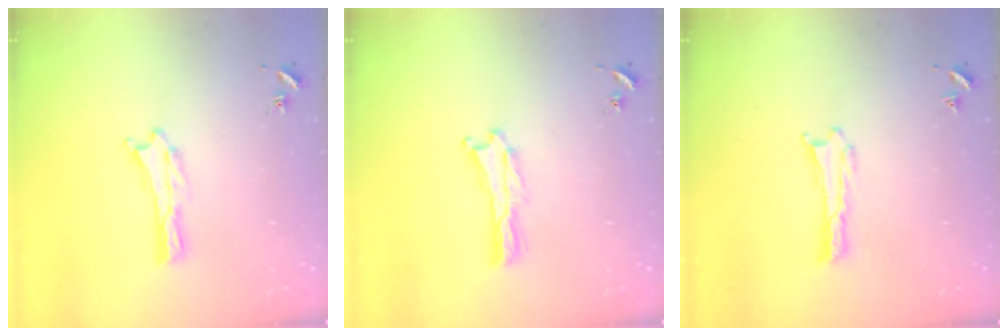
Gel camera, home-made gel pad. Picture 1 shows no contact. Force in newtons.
{"total": 0.0}
{"total": 0.0}